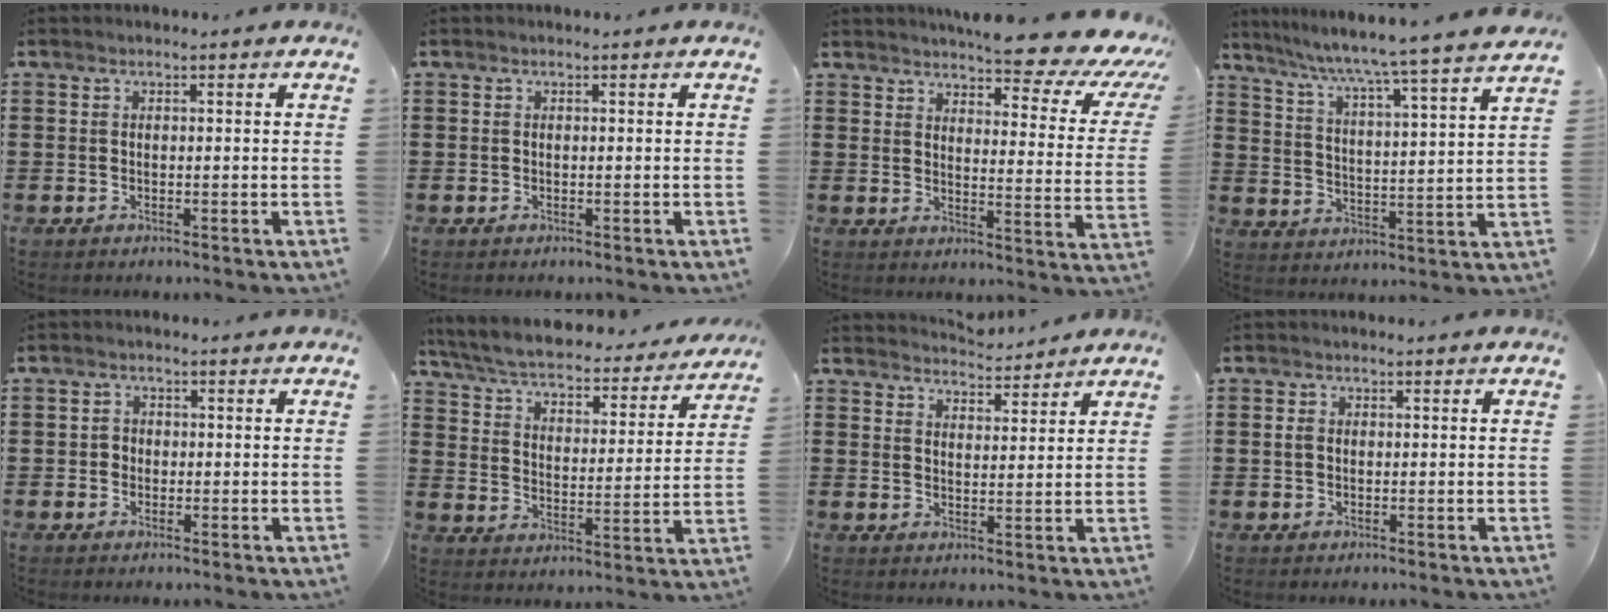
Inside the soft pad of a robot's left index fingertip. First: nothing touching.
{"total": 0.0}
{"total": 7.7, "force": [6.9, 0.6, 3.4], "torque": [-0.065, -0.054, 0.115]}
{"total": 5.4, "force": [4.6, -1.4, 2.5], "torque": [-0.069, -0.046, 0.065]}
{"total": 1.4, "force": [-0.1, 1.3, 0.4], "torque": [-0.012, 0.005, -0.004]}
{"total": 4.9, "force": [4.6, 0.5, 1.7], "torque": [-0.058, -0.035, 0.073]}
{"total": 3.7, "force": [3.7, 0.2, 0.1], "torque": [-0.014, -0.016, 0.068]}
{"total": 1.2, "force": [0.1, 1.0, 0.8], "torque": [-0.018, 0.007, 0.000]}